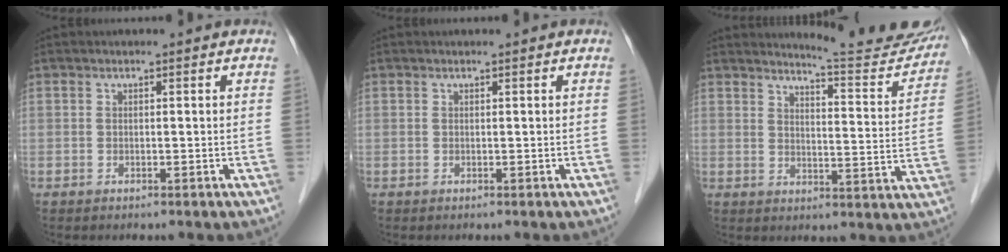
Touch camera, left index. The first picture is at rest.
{"total": 0.0}
{"total": 13.4, "force": [13.1, 0.8, 2.8], "torque": [-0.029, -0.065, 0.150]}